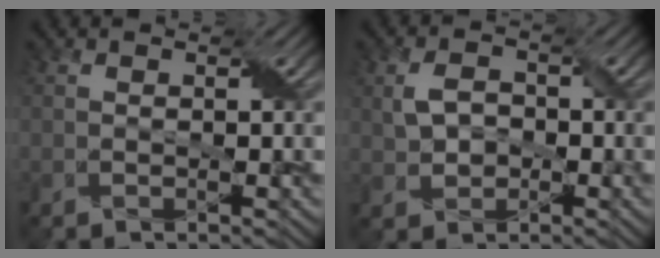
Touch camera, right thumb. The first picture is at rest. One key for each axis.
{"total": 3.1, "fx": 0.0, "fy": 2.5, "fz": 1.9, "tx": -0.045, "ty": 0.003, "tz": -0.001}